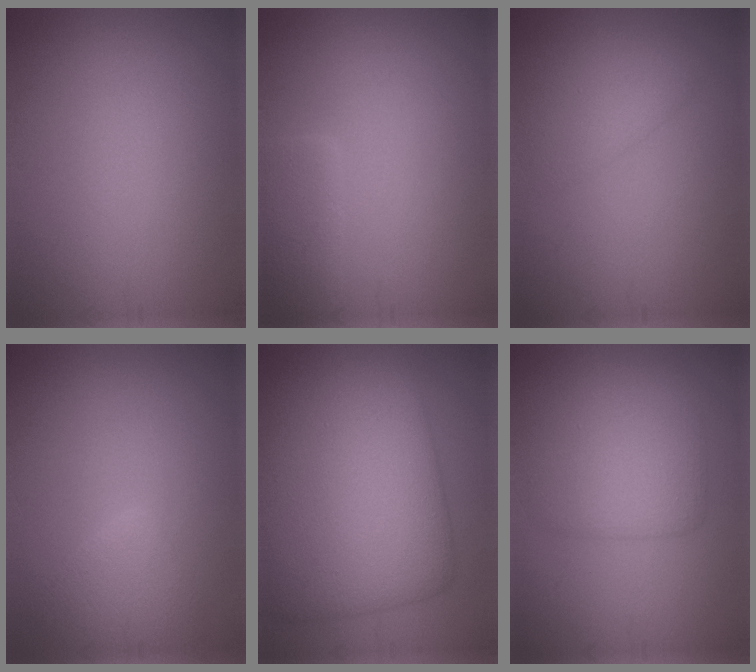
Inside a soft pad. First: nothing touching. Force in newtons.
{"total": 3.0, "press": 3.0, "slide": 0.2}
{"total": 2.0, "press": 2.0, "slide": 0.2}
{"total": 2.7, "press": 2.7, "slide": 0.3}
{"total": 13.2, "press": 13.2, "slide": 0.3}
{"total": 4.2, "press": 4.2, "slide": 0.3}